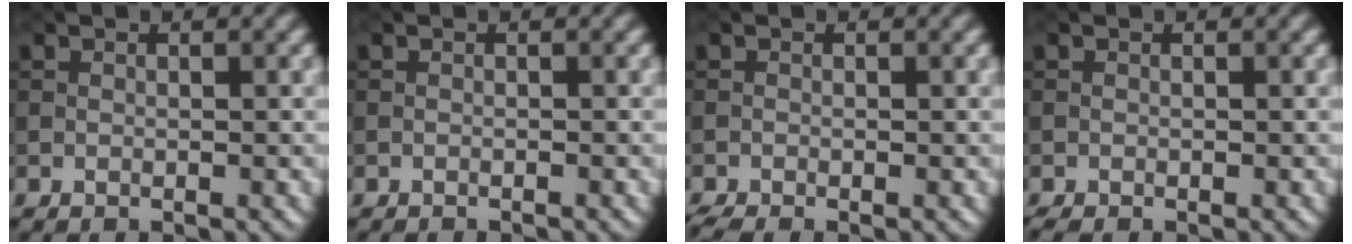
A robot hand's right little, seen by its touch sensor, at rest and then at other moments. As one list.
[{"total": 0.6, "force": [-0.6, -0.2, 0.0], "torque": [-0.001, -0.007, -0.014]}, {"total": 2.5, "force": [-1.8, 0.5, 1.6], "torque": [-0.029, -0.009, -0.039]}, {"total": 1.8, "force": [-1.3, 0.4, 1.1], "torque": [-0.024, -0.007, -0.026]}]